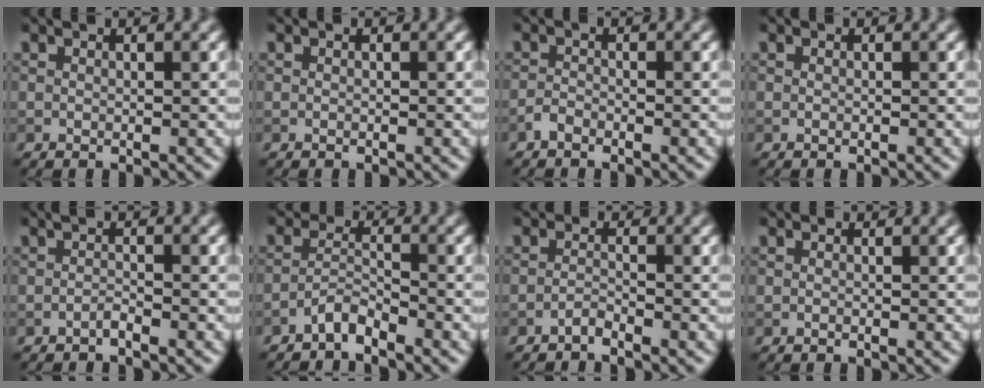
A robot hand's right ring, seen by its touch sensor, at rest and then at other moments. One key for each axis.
{"total": 0.0}
{"total": 1.0, "fx": -0.9, "fy": 0.3, "fz": 0.4, "tx": -0.007, "ty": 0.003, "tz": -0.021}
{"total": 0.0}
{"total": 0.8, "fx": -0.6, "fy": 0.1, "fz": 0.5, "tx": -0.010, "ty": 0.004, "tz": -0.015}
{"total": 1.9, "fx": -1.7, "fy": 0.5, "fz": 0.7, "tx": -0.013, "ty": 0.009, "tz": -0.036}
{"total": 0.9, "fx": -0.8, "fy": 0.1, "fz": 0.3, "tx": -0.005, "ty": 0.002, "tz": -0.019}
{"total": 0.0}